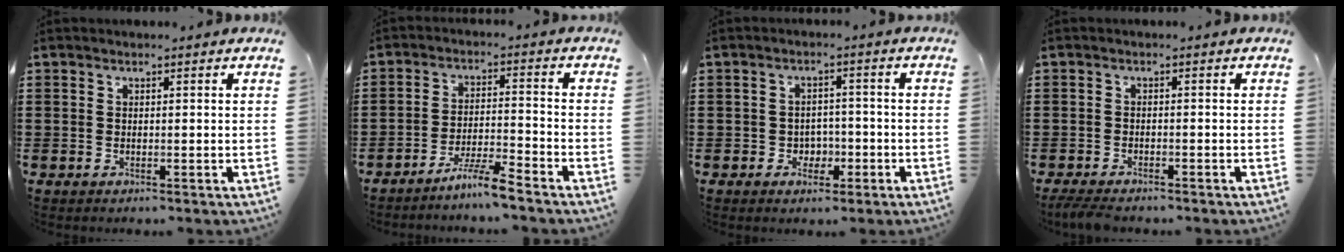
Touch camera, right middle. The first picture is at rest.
{"total": 5.4, "force": [-4.8, -0.2, 2.6], "torque": [-0.056, -0.009, -0.093]}
{"total": 2.9, "force": [-1.4, 2.3, 1.0], "torque": [-0.027, 0.004, -0.033]}
{"total": 1.9, "force": [-1.8, 0.3, 0.7], "torque": [-0.022, 0.000, -0.039]}